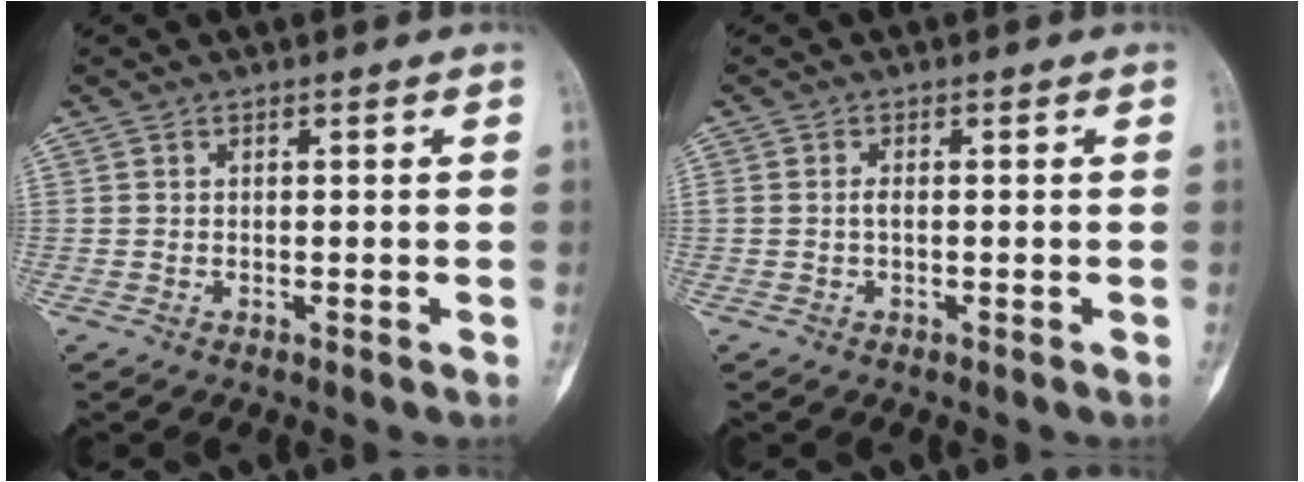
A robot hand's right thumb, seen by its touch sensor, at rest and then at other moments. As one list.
[{"total": 1.0, "force": [-0.1, 0.4, 0.9], "torque": [-0.019, 0.001, -0.004]}]